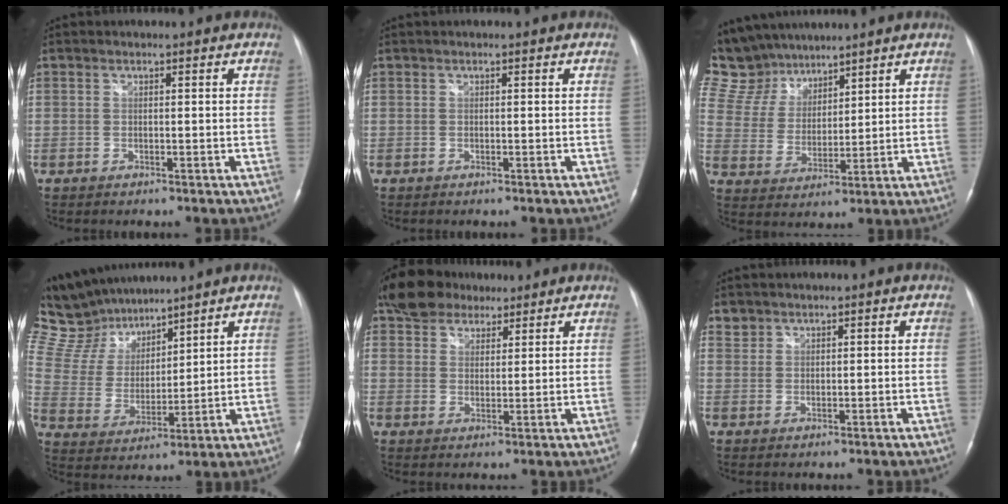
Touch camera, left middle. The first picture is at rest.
{"total": 0.0}
{"total": 12.8, "force": [11.1, 5.9, 2.2], "torque": [-0.058, 0.028, 0.225]}
{"total": 13.8, "force": [12.1, 4.6, 4.6], "torque": [-0.102, 0.023, 0.236]}
{"total": 8.4, "force": [6.5, 4.7, 2.6], "torque": [-0.046, 0.025, 0.116]}
{"total": 1.6, "force": [1.3, 1.0, -0.2], "torque": [0.011, 0.007, 0.020]}